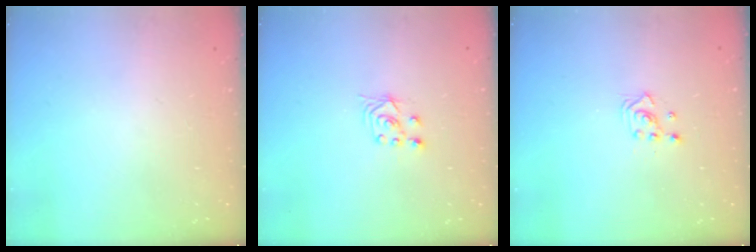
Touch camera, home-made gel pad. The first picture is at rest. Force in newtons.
{"total": 3.0, "press": 2.8, "slide": 0.9}
{"total": 2.5, "press": 2.5, "slide": 0.3}